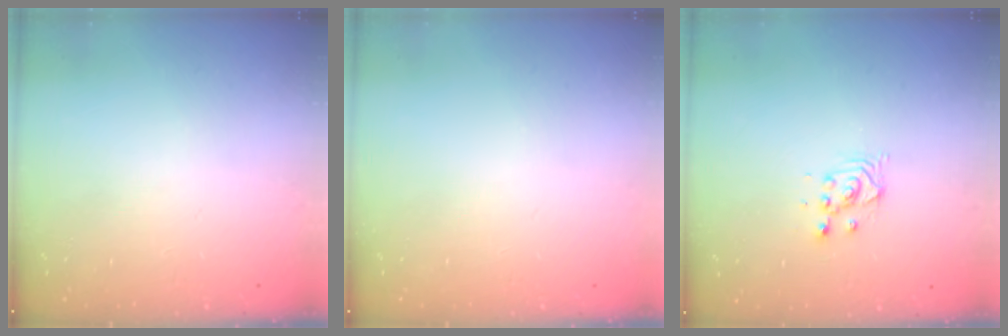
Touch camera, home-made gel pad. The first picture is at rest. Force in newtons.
{"total": 0.0}
{"total": 2.8, "press": 2.8, "slide": 0.1}